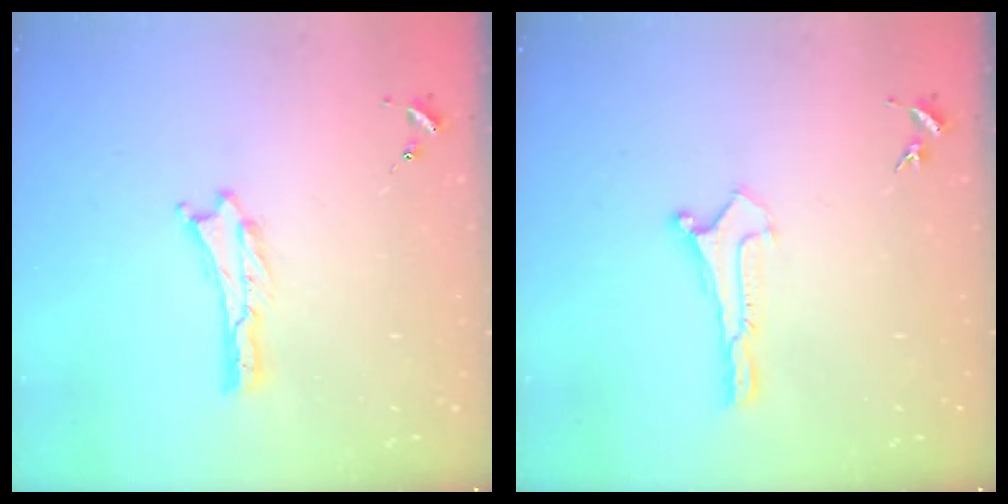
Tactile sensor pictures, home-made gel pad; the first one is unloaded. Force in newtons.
{"total": 0.0}